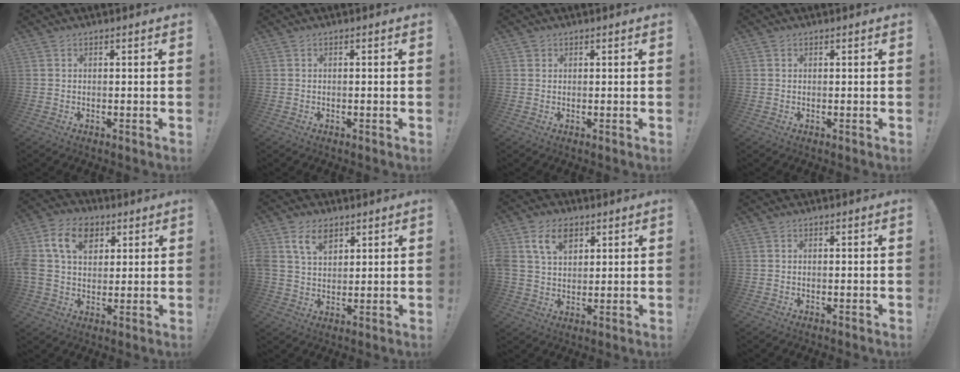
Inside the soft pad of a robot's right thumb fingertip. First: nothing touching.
{"total": 0.5, "force": [-0.4, -0.1, 0.4], "torque": [-0.006, -0.001, -0.006]}
{"total": 1.0, "force": [0.6, 0.8, 0.1], "torque": [0.005, -0.002, 0.011]}
{"total": 0.5, "force": [0.1, 0.5, -0.1], "torque": [0.002, 0.001, 0.003]}
{"total": 14.3, "force": [5.0, 10.3, 8.5], "torque": [-0.153, -0.006, 0.094]}
{"total": 8.2, "force": [4.6, 5.0, 4.6], "torque": [-0.084, -0.005, 0.089]}
{"total": 9.9, "force": [4.8, 6.8, 5.4], "torque": [-0.095, -0.001, 0.093]}
{"total": 0.0}